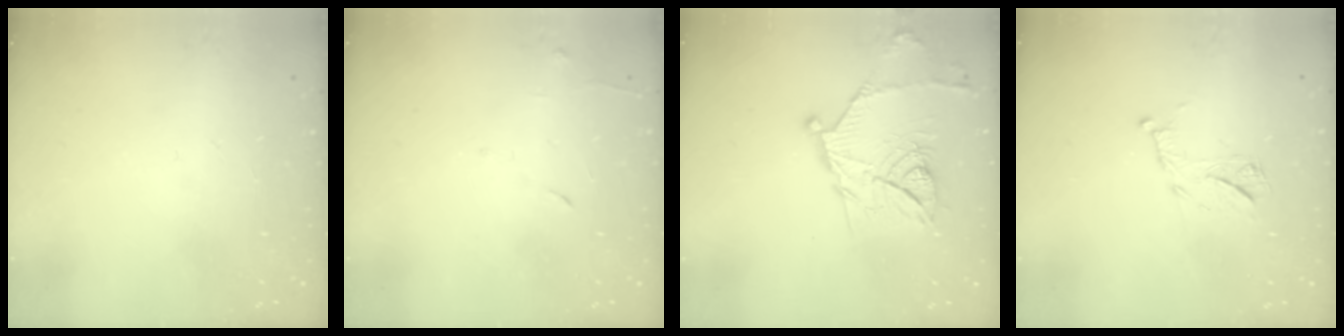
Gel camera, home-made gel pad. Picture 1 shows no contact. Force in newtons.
{"total": 5.1, "press": 5.1, "slide": 0.8}
{"total": 15.9, "press": 15.9, "slide": 0.3}
{"total": 10.1, "press": 10.1, "slide": 0.5}